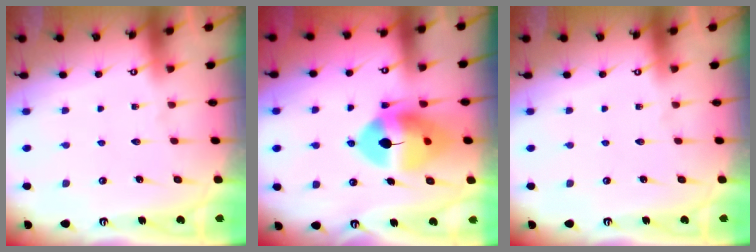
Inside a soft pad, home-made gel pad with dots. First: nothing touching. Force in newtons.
{"total": 13.7, "press": 13.5, "slide": 2.2}
{"total": 0.0}